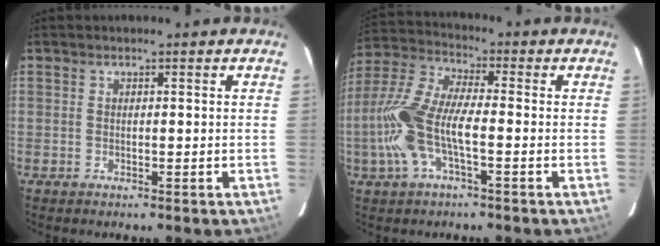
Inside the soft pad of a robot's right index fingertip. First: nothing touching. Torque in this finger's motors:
{"motor_torque": [1.26, -0.88, 0.88, 0.21]}